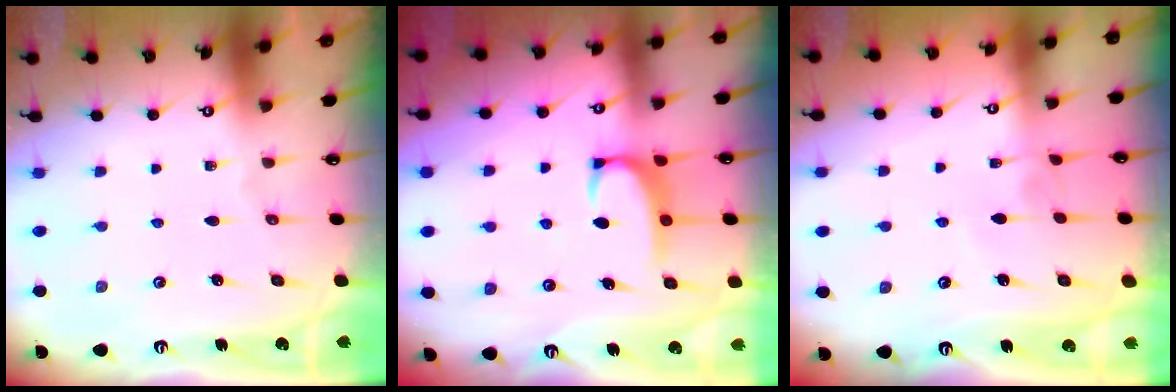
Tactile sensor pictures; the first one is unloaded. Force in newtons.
{"total": 2.4, "press": 2.3, "slide": 0.6}
{"total": 3.3, "press": 3.3, "slide": 0.2}